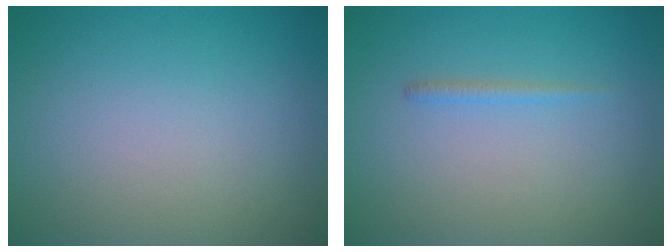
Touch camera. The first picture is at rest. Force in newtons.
{"total": 0.8, "press": 0.8, "slide": 0.1}